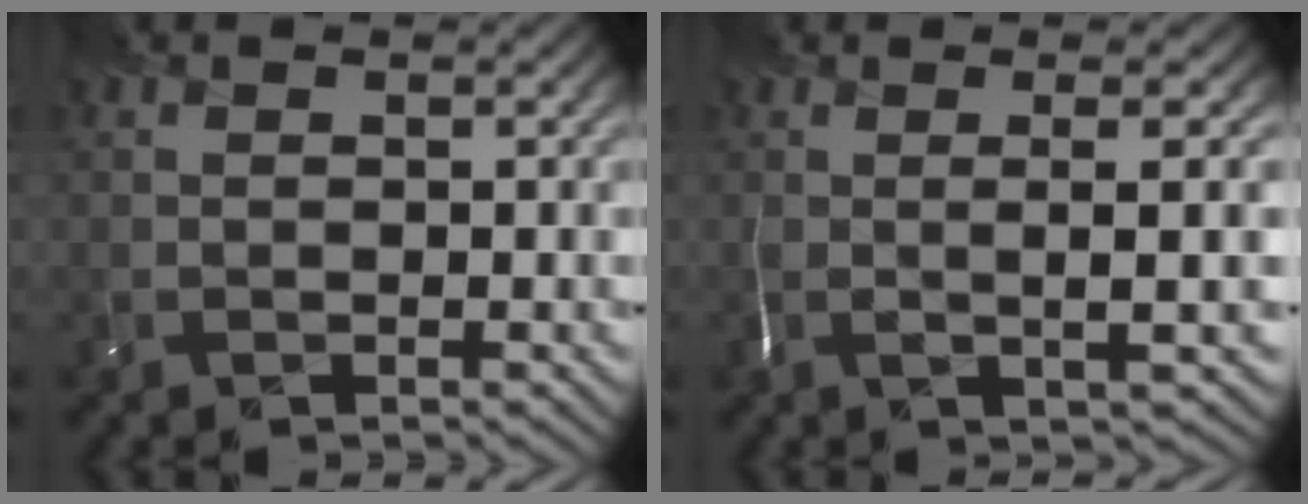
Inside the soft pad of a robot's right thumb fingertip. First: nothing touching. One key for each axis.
{"total": 4.2, "fx": -0.3, "fy": -0.1, "fz": 4.2, "tx": -0.064, "ty": 0.003, "tz": -0.005}